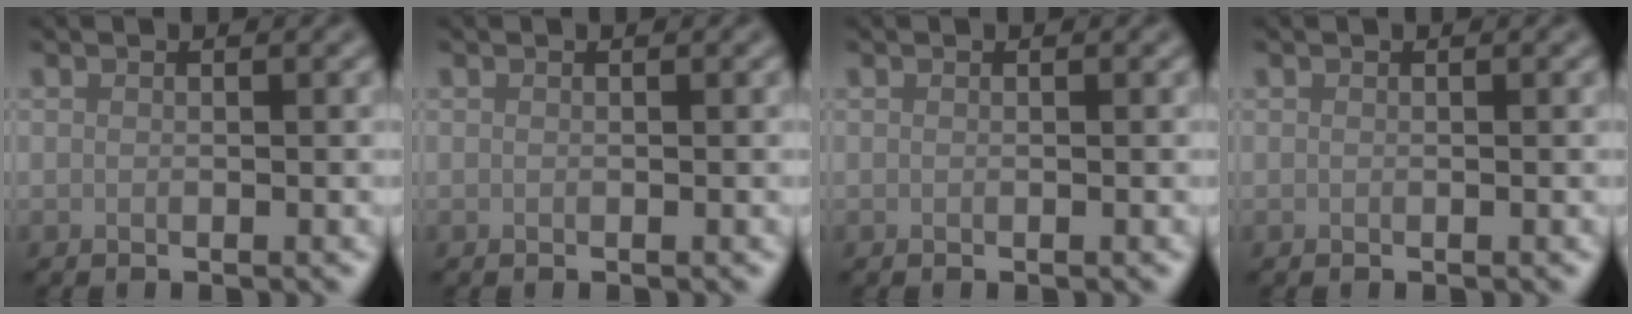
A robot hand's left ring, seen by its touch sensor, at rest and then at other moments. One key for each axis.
{"total": 0.0}
{"total": 0.0}
{"total": 0.0}